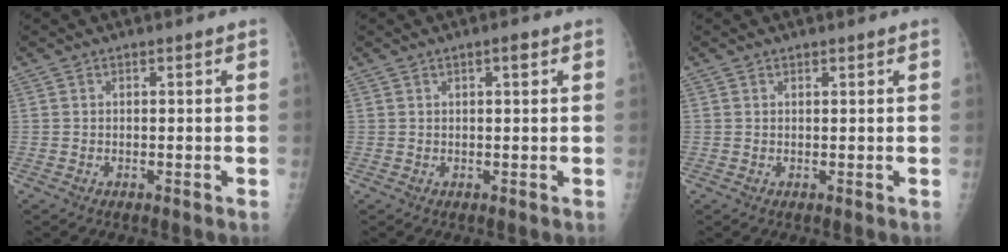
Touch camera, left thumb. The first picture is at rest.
{"total": 1.7, "force": [0.8, 0.4, 1.4], "torque": [-0.018, 0.001, 0.009]}
{"total": 0.5, "force": [0.4, 0.2, 0.3], "torque": [-0.004, -0.003, 0.008]}